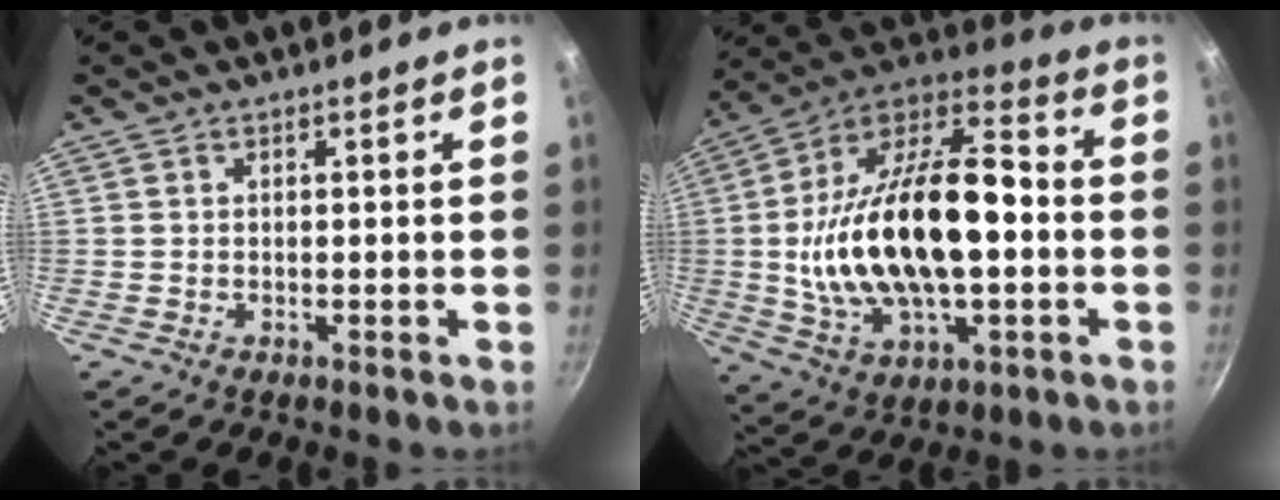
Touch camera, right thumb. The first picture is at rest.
{"total": 27.4, "force": [-1.2, 14.1, 23.5], "torque": [-0.423, 0.036, -0.021]}